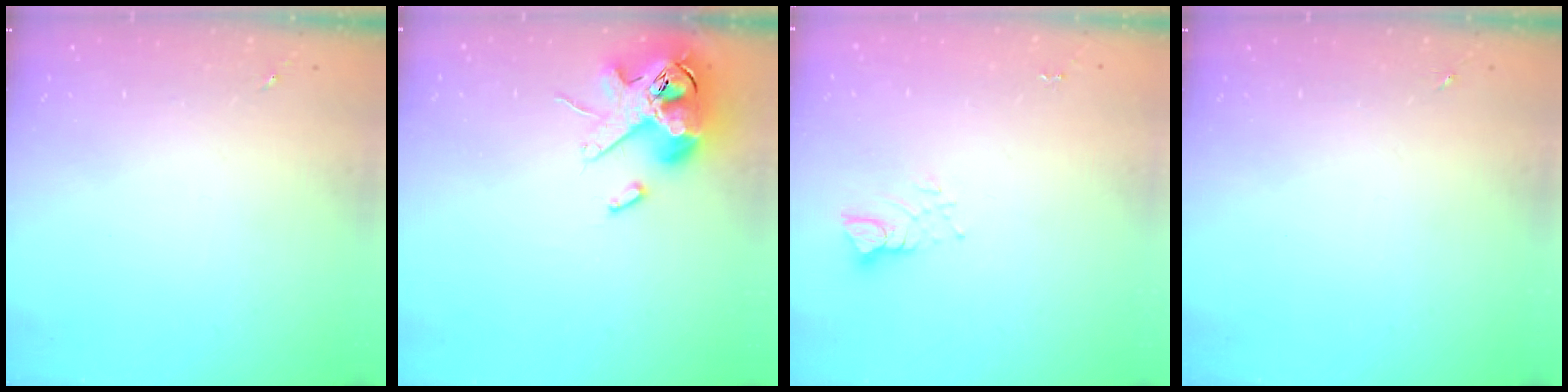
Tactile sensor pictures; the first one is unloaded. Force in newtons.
{"total": 14.5, "press": 14.3, "slide": 2.4}
{"total": 3.5, "press": 3.5, "slide": 0.3}
{"total": 0.0}